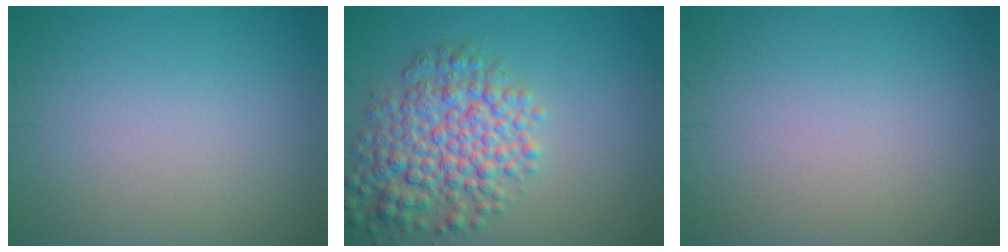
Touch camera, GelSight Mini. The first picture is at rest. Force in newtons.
{"total": 6.4, "press": 6.4, "slide": 0.2}
{"total": 0.0}